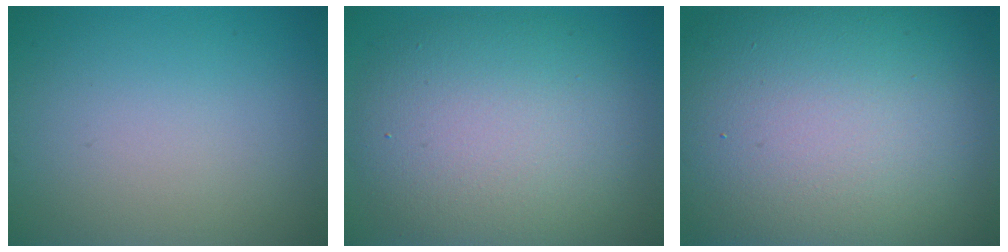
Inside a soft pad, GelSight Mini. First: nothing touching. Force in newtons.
{"total": 9.8, "press": 9.8, "slide": 0.8}
{"total": 19.0, "press": 19.0, "slide": 1.0}